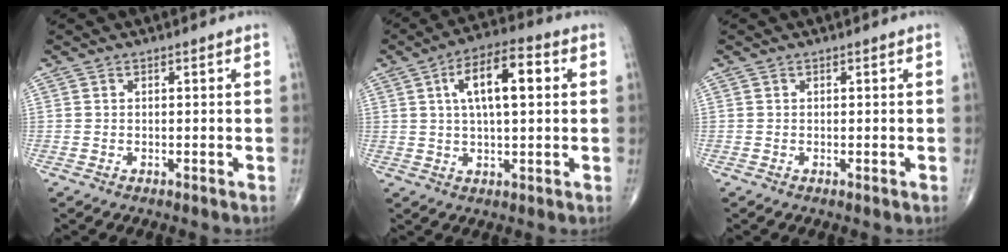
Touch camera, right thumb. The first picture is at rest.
{"total": 11.6, "force": [2.9, 4.5, 10.3], "torque": [-0.171, 0.016, 0.041]}
{"total": 0.0}